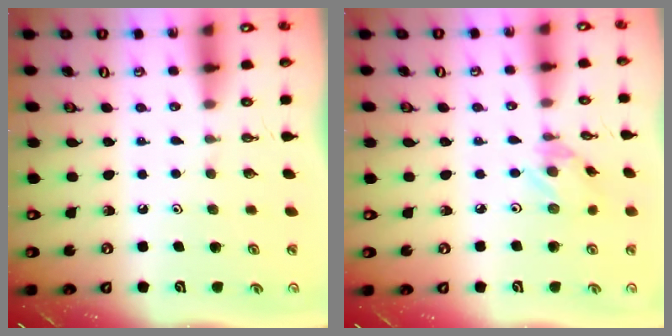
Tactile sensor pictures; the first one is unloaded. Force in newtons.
{"total": 2.1, "press": 2.1, "slide": 0.1}